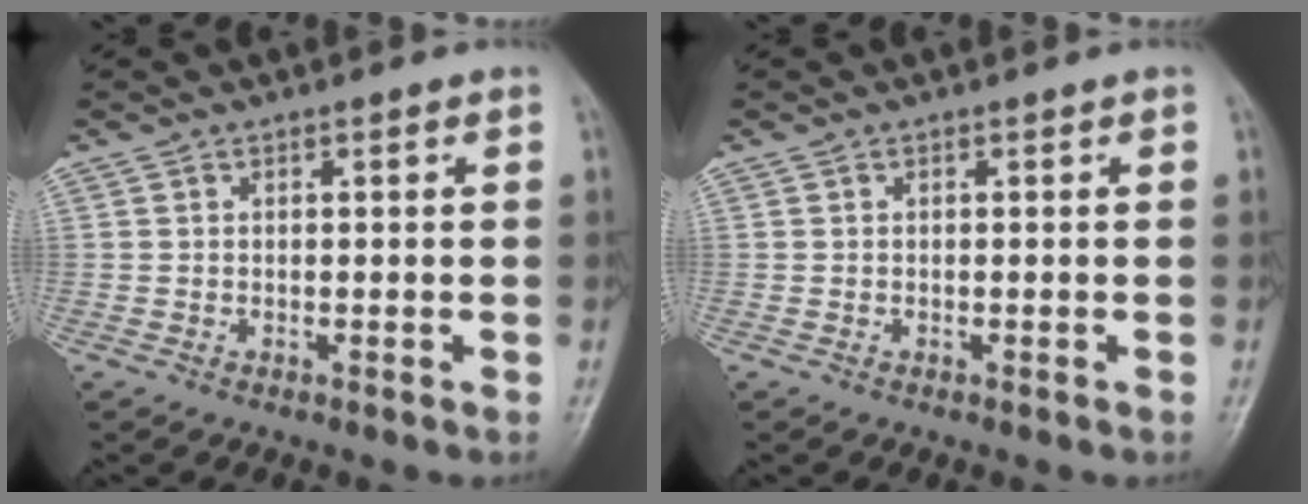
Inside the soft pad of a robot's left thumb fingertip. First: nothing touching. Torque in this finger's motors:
{"motor_torque": [0.00, 0.00, -0.02, -0.02, 0.00]}